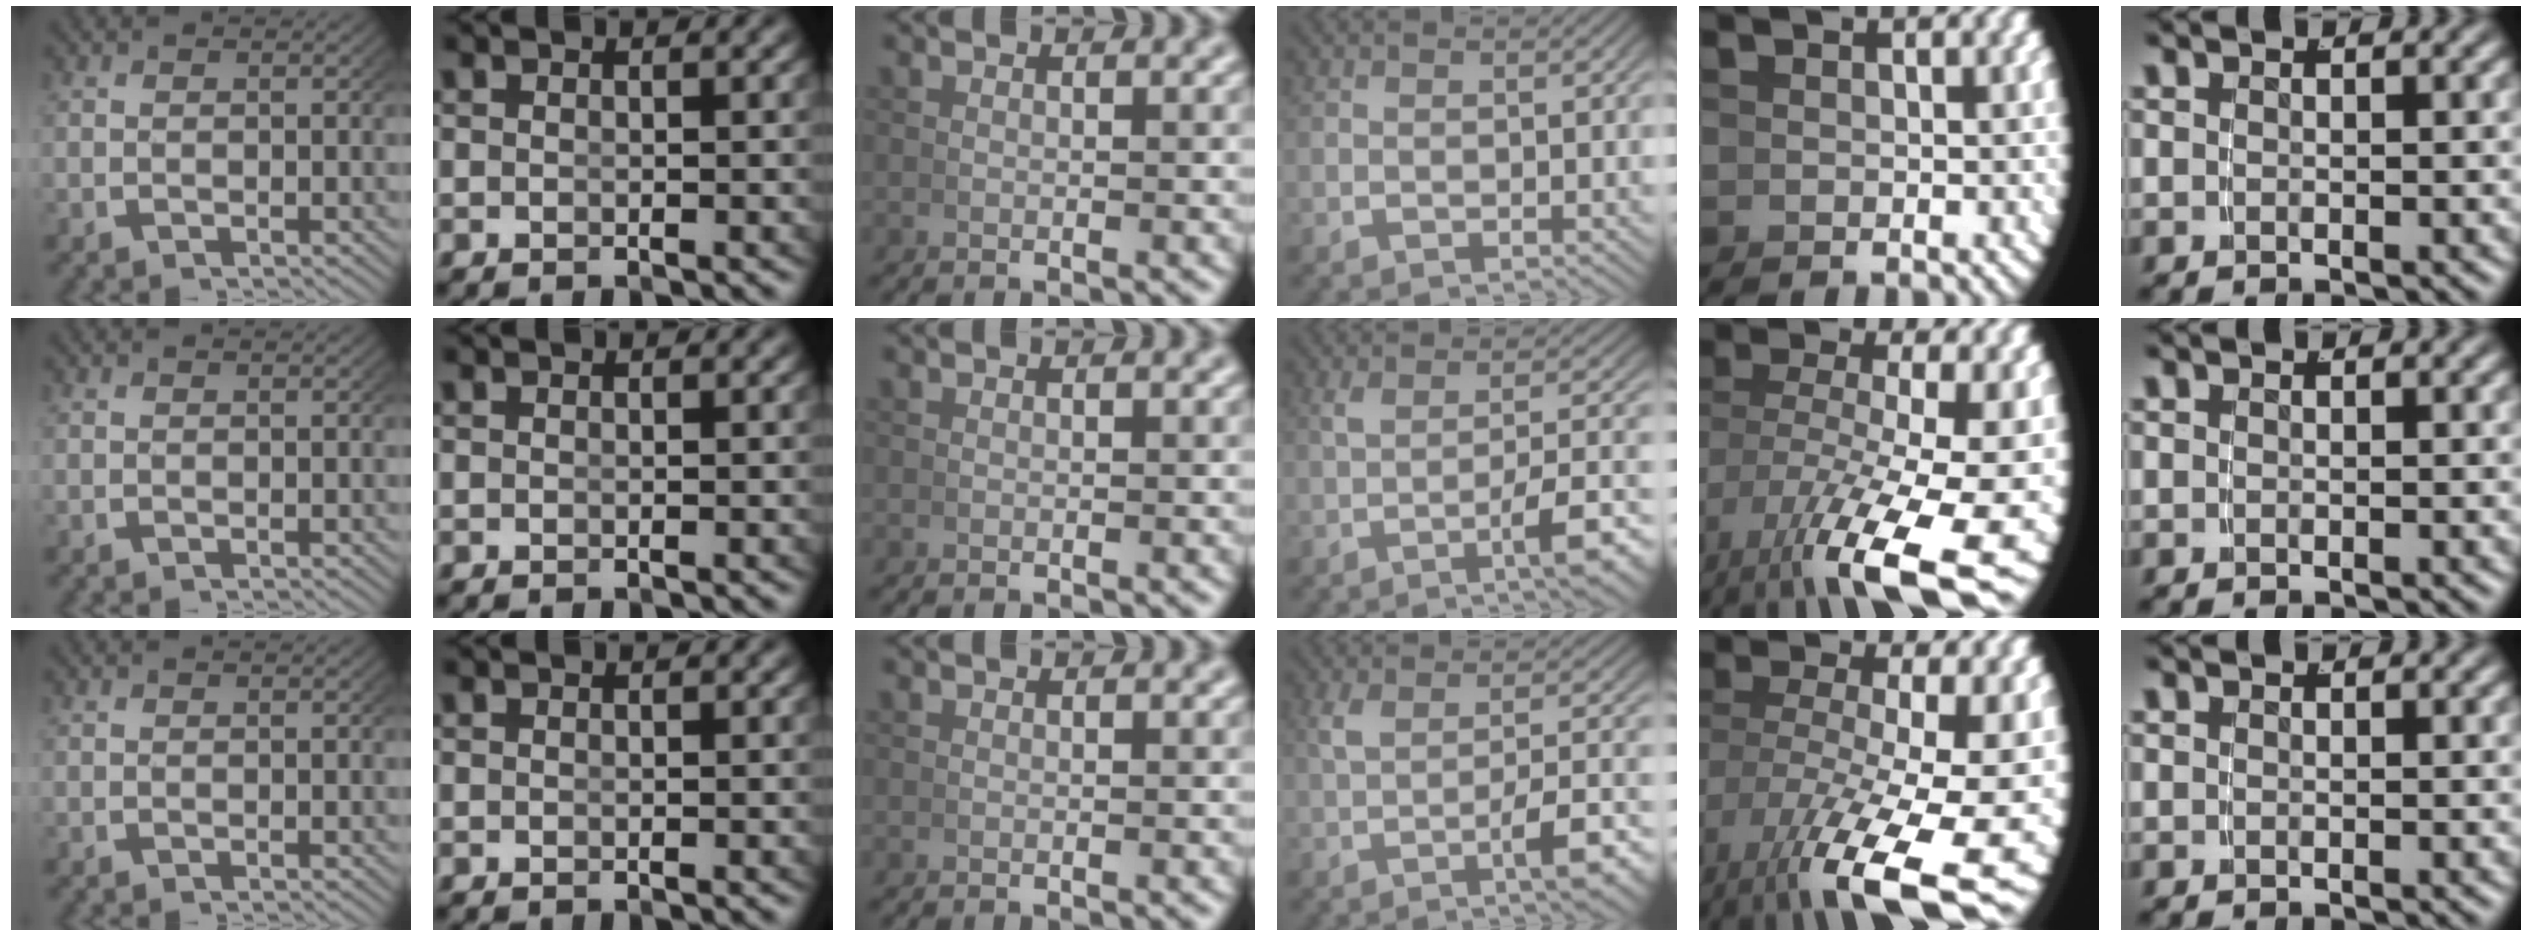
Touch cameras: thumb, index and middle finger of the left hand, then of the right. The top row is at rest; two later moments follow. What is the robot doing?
{"motion": "lift_and_place", "object": "cup"}